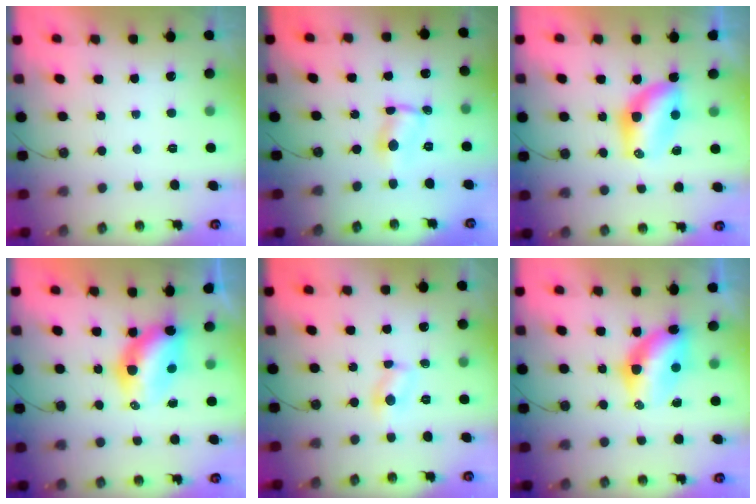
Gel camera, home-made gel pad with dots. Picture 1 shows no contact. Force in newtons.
{"total": 1.6, "press": 1.5, "slide": 0.1}
{"total": 7.3, "press": 7.3, "slide": 0.6}
{"total": 7.7, "press": 7.7, "slide": 0.5}
{"total": 5.0, "press": 4.9, "slide": 0.5}
{"total": 8.6, "press": 8.5, "slide": 1.0}